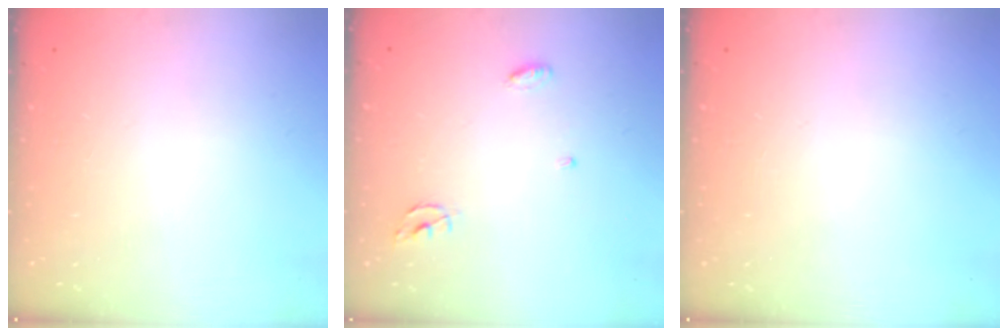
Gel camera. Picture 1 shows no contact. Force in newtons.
{"total": 3.9, "press": 3.9, "slide": 0.2}
{"total": 0.0}